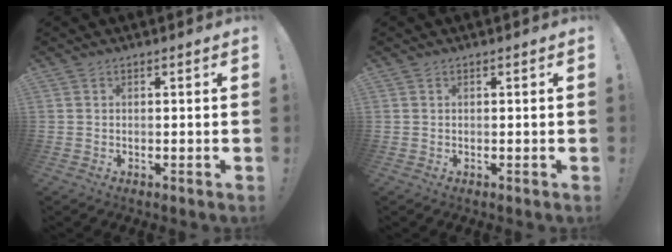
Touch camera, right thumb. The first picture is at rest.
{"total": 0.0}